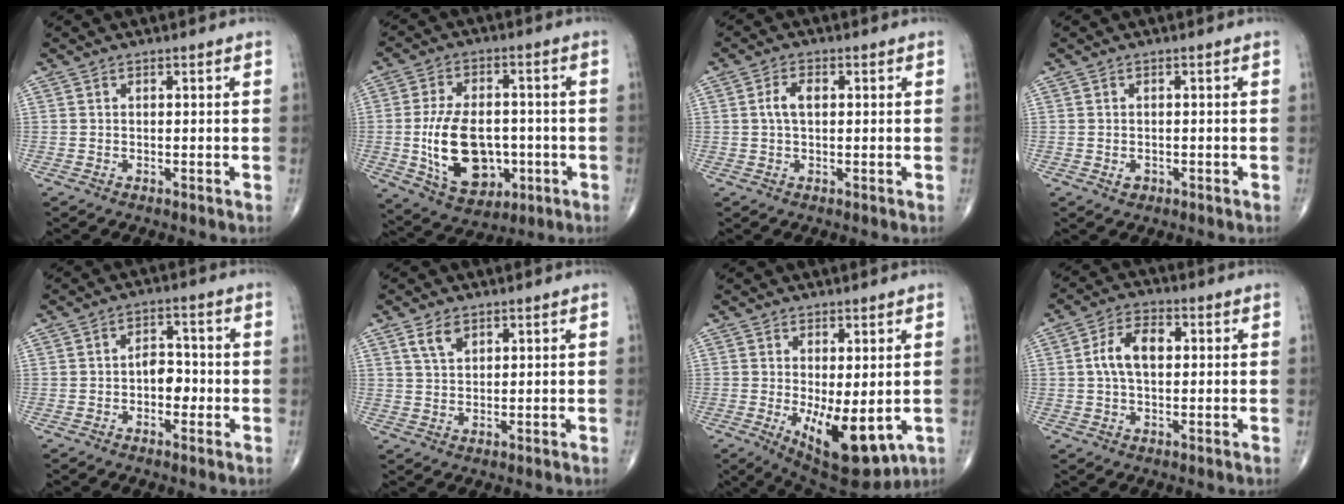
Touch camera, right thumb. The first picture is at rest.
{"total": 15.6, "force": [-2.6, 10.0, 11.7], "torque": [-0.182, 0.008, -0.027]}
{"total": 3.5, "force": [0.5, 1.9, 2.9], "torque": [-0.063, 0.009, 0.007]}
{"total": 1.4, "force": [-0.4, 1.1, 0.7], "torque": [-0.007, 0.003, -0.003]}
{"total": 5.0, "force": [-1.0, 3.2, 3.7], "torque": [-0.033, 0.019, -0.021]}
{"total": 3.7, "force": [2.2, 2.0, 2.3], "torque": [-0.037, -0.008, 0.046]}
{"total": 11.9, "force": [-2.2, 5.0, 10.5], "torque": [-0.145, -0.023, -0.012]}
{"total": 7.3, "force": [0.9, 4.2, 5.9], "torque": [-0.110, 0.016, 0.011]}